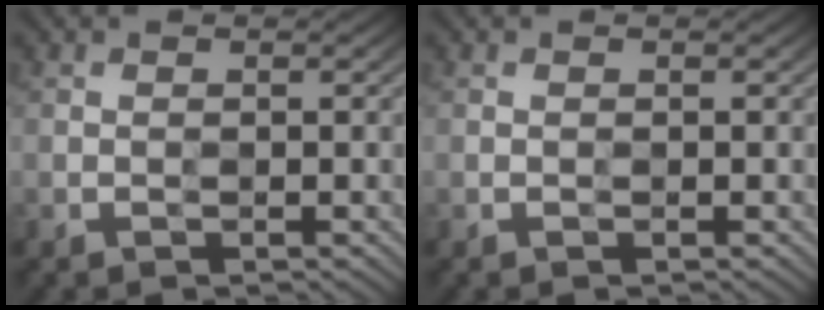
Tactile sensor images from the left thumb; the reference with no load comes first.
{"total": 0.0}